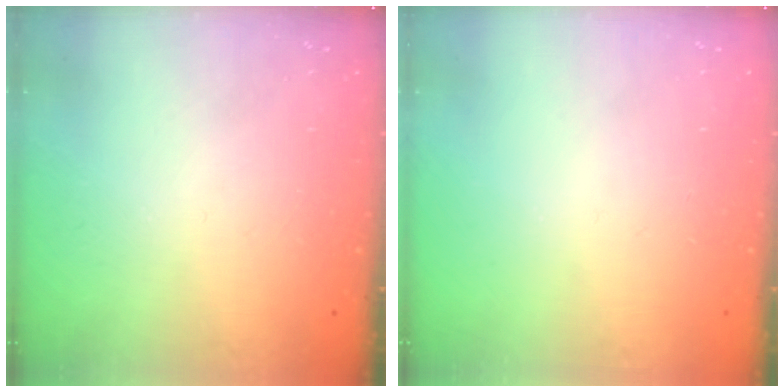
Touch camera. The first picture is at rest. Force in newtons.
{"total": 0.0}